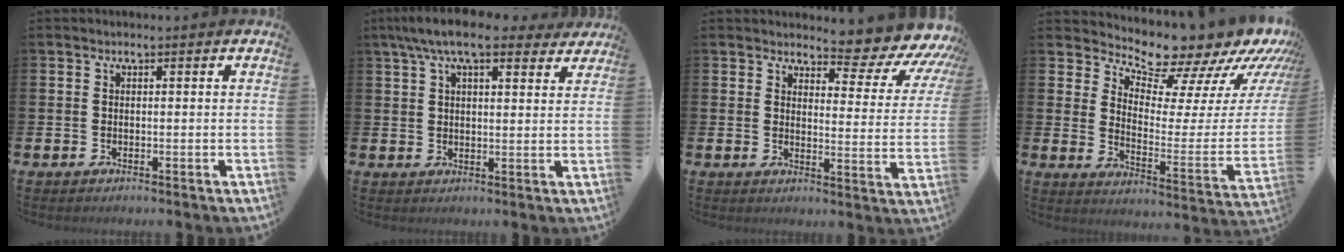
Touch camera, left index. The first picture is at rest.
{"total": 7.9, "force": [6.4, 2.3, 4.0], "torque": [-0.081, -0.013, 0.115]}
{"total": 4.8, "force": [4.4, 1.4, 1.3], "torque": [-0.025, -0.054, 0.066]}
{"total": 10.5, "force": [9.9, 2.7, 1.9], "torque": [-0.046, -0.109, 0.161]}